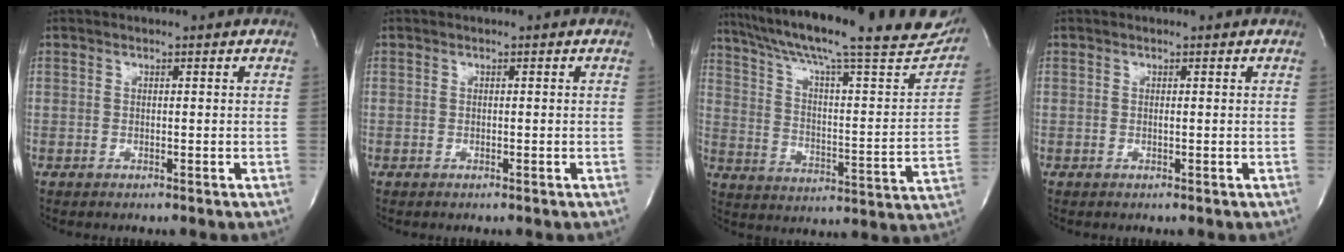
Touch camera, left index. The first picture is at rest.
{"total": 0.0}
{"total": 29.3, "force": [24.1, 4.2, 16.1], "torque": [-0.258, -0.030, 0.319]}
{"total": 0.0}